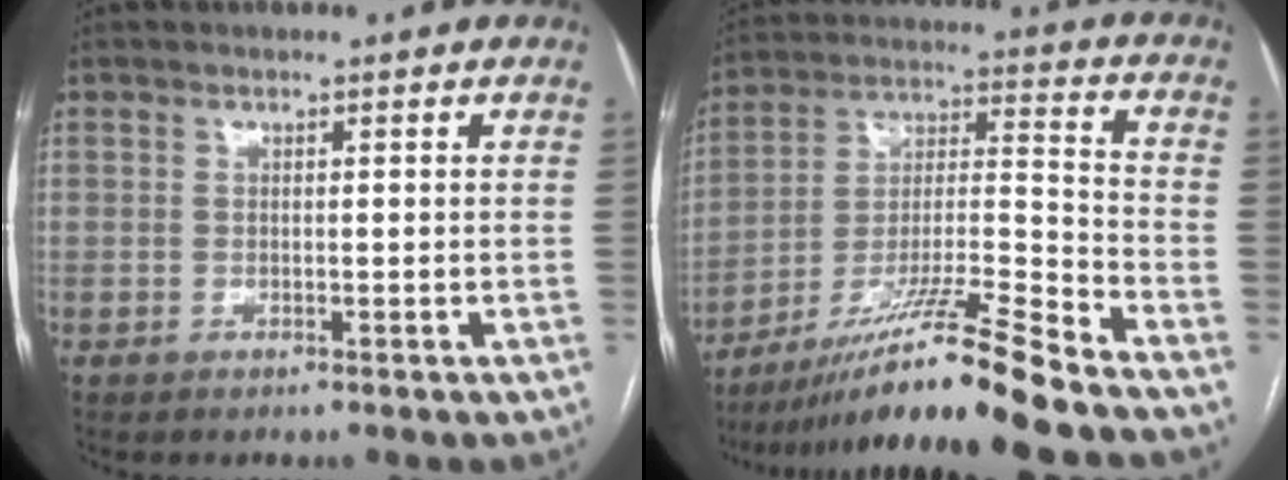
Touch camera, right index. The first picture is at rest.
{"total": 17.3, "force": [-13.8, -1.7, 10.4], "torque": [-0.197, -0.011, -0.245]}